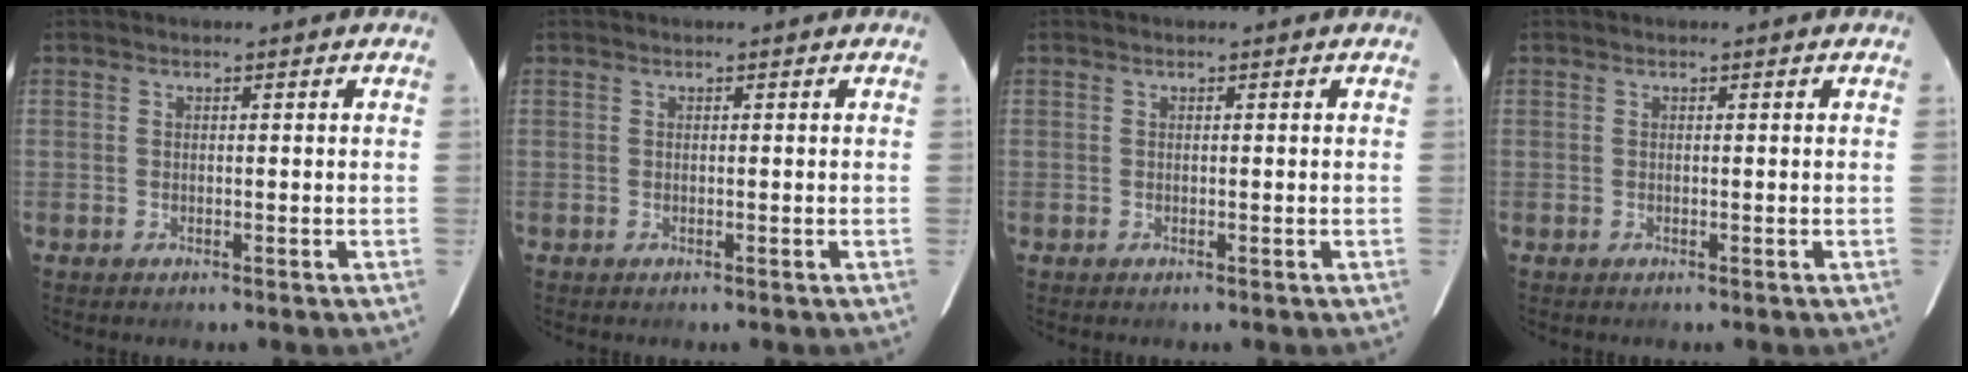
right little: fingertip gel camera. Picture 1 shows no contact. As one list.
[{"total": 0.0}, {"total": 0.0}, {"total": 0.0}]